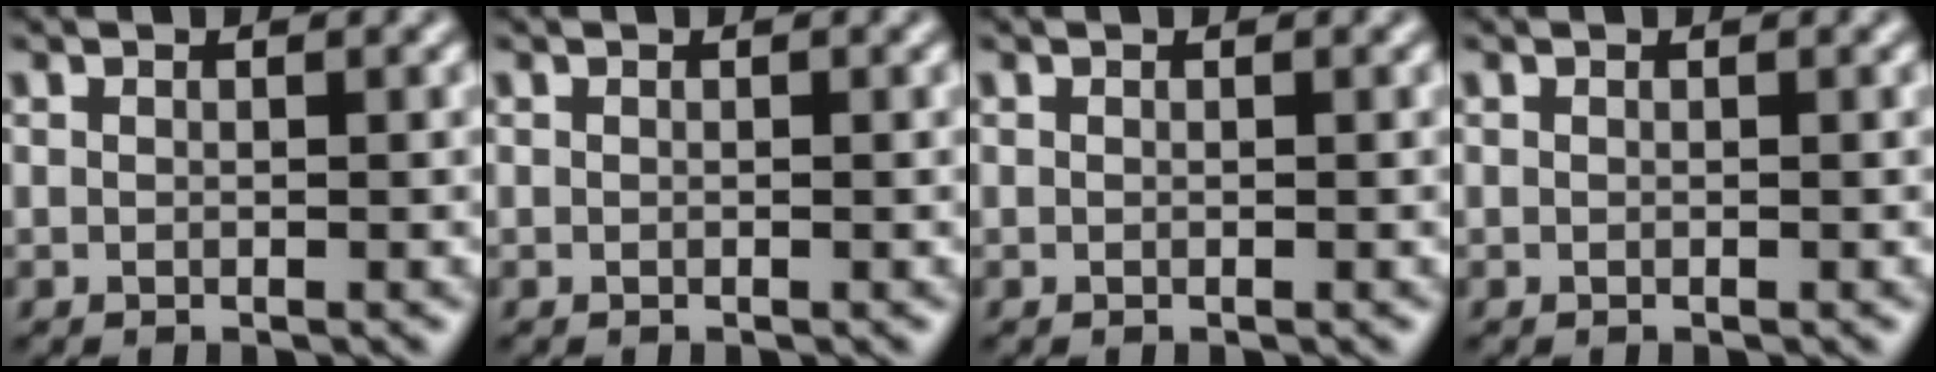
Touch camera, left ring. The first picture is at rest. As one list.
[{"total": 0.0}, {"total": 0.0}, {"total": 0.0}]